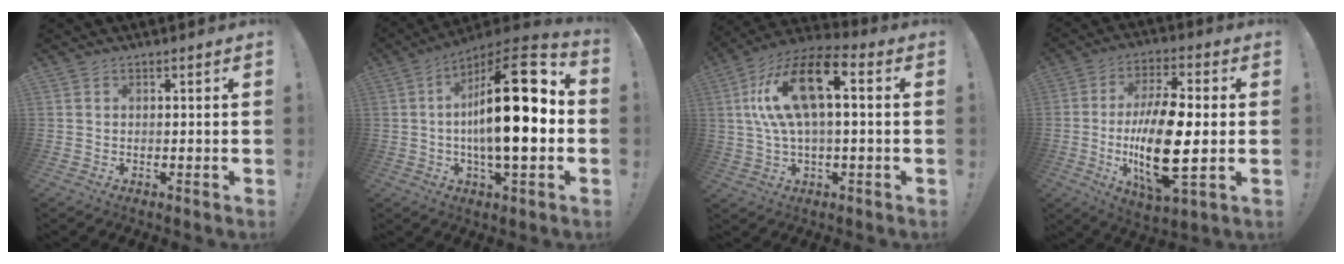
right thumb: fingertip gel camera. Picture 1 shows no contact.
{"total": 23.3, "force": [0.1, 7.1, 22.2], "torque": [-0.349, -0.008, -0.011]}
{"total": 17.5, "force": [3.3, 7.2, 15.6], "torque": [-0.301, 0.008, 0.053]}
{"total": 20.0, "force": [-2.5, 6.7, 18.7], "torque": [-0.365, -0.008, -0.040]}